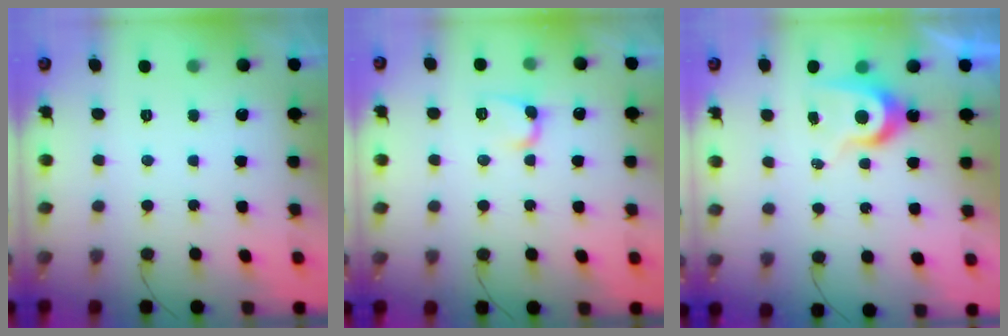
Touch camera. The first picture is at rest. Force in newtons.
{"total": 6.2, "press": 6.2, "slide": 0.9}
{"total": 8.1, "press": 8.1, "slide": 0.6}